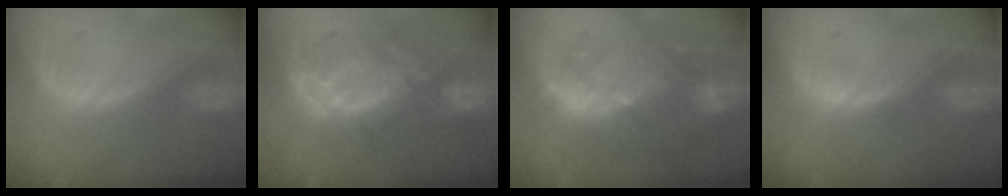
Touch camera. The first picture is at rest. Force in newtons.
{"total": 10.0, "press": 9.8, "slide": 1.4}
{"total": 11.0, "press": 9.8, "slide": 5.0}
{"total": 0.7, "press": 0.6, "slide": 0.3}